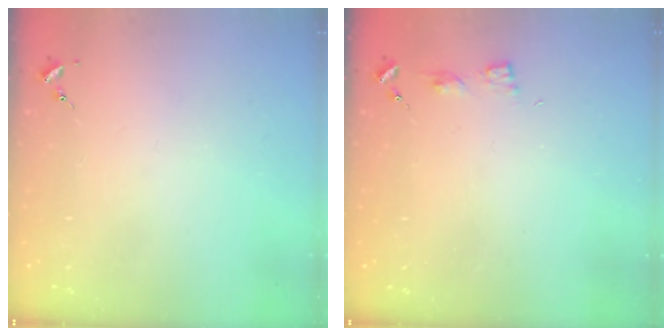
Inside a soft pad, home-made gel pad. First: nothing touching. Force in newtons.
{"total": 4.3, "press": 4.3, "slide": 0.5}